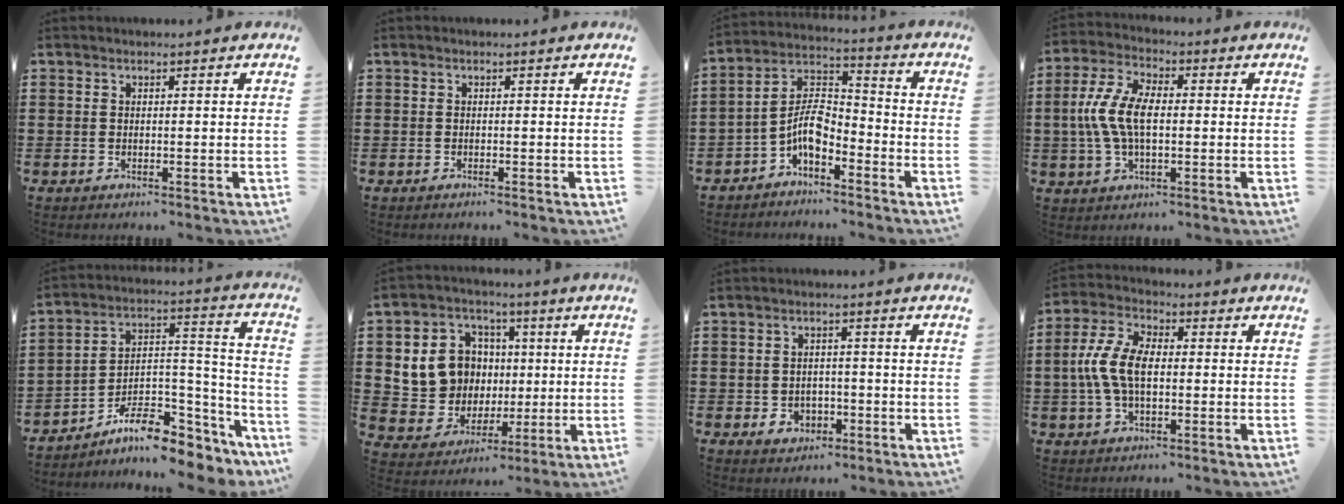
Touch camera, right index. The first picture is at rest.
{"total": 0.0}
{"total": 7.0, "force": [-3.8, 3.2, 5.0], "torque": [-0.119, -0.003, -0.081]}
{"total": 8.5, "force": [-0.4, 4.3, 7.3], "torque": [-0.175, 0.001, -0.017]}
{"total": 8.7, "force": [-6.9, 3.5, 3.9], "torque": [-0.068, 0.012, -0.126]}
{"total": 10.5, "force": [1.8, 9.7, 3.5], "torque": [-0.103, 0.002, 0.047]}
{"total": 3.0, "force": [-1.2, 2.5, 1.3], "torque": [-0.031, 0.003, -0.026]}
{"total": 8.2, "force": [-0.6, 4.5, 6.8], "torque": [-0.167, 0.001, -0.020]}